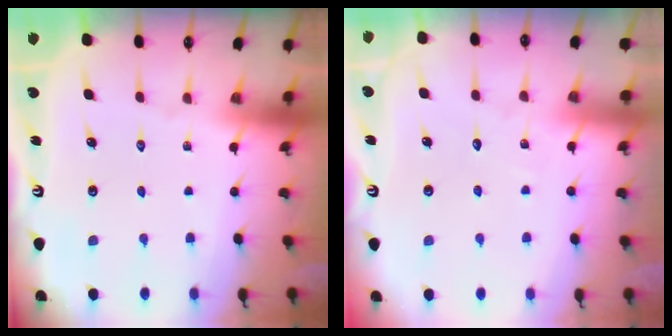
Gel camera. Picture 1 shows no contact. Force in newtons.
{"total": 3.1, "press": 3.0, "slide": 0.3}